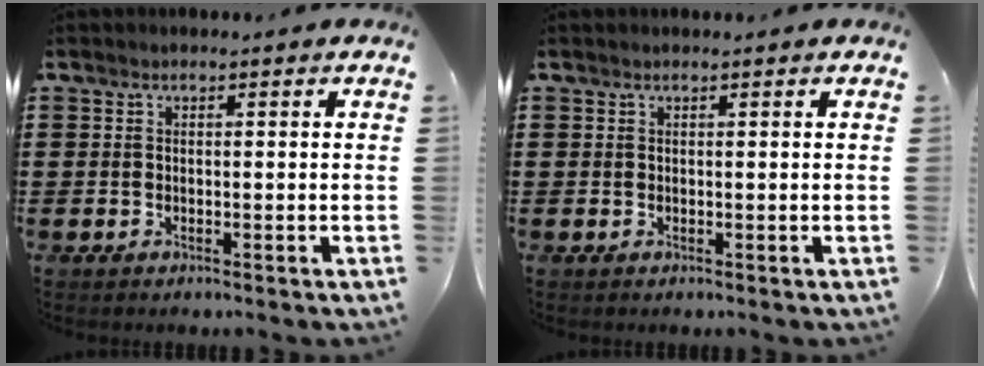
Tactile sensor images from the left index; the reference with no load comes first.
{"total": 0.0}